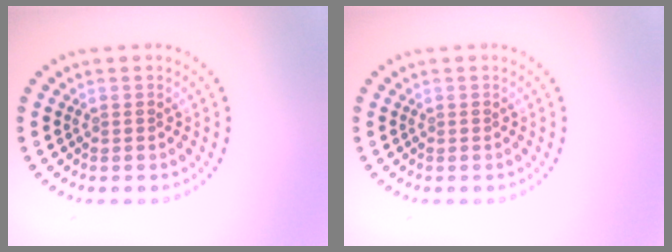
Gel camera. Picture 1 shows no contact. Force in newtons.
{"total": 0.0}